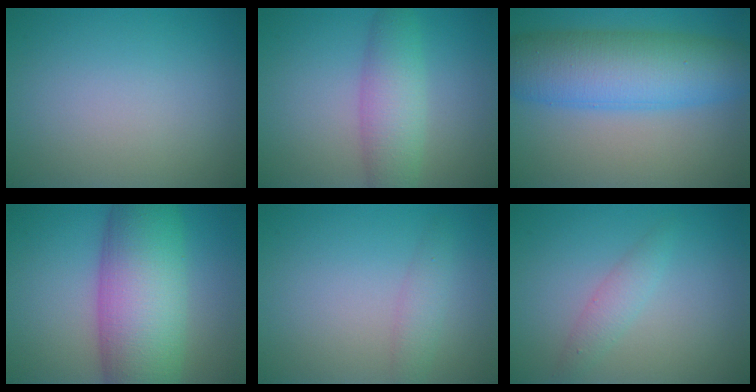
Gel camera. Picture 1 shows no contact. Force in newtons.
{"total": 4.5, "press": 4.5, "slide": 0.1}
{"total": 9.5, "press": 9.5, "slide": 0.3}
{"total": 12.2, "press": 12.2, "slide": 0.4}
{"total": 1.7, "press": 1.7, "slide": 0.1}
{"total": 1.8, "press": 1.8, "slide": 0.0}